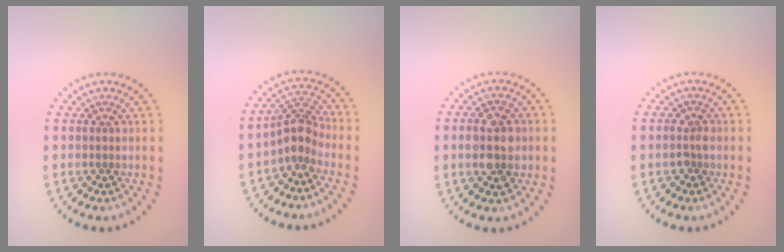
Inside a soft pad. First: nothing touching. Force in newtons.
{"total": 2.8, "press": 2.2, "slide": 1.8}
{"total": 4.4, "press": 4.4, "slide": 0.1}
{"total": 0.9, "press": 0.9, "slide": 0.3}